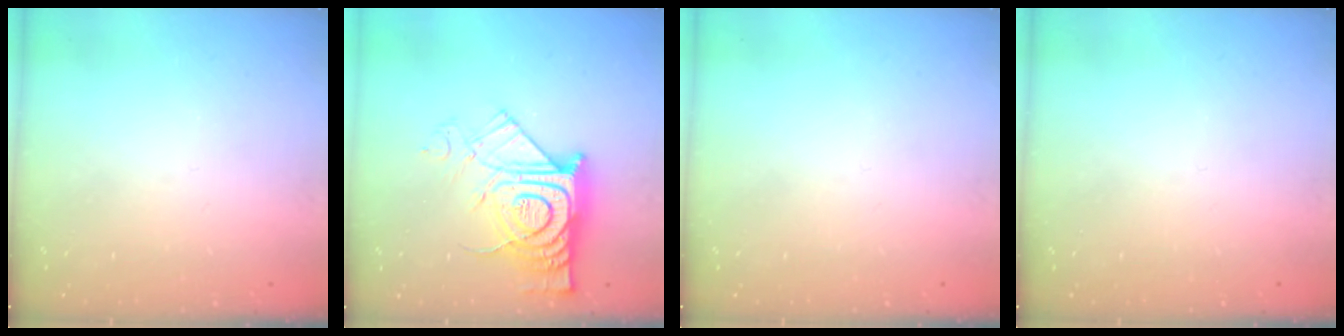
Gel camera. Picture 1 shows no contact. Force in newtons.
{"total": 15.8, "press": 15.8, "slide": 1.2}
{"total": 0.0}
{"total": 0.0}